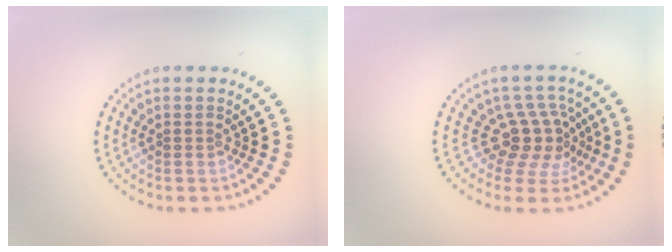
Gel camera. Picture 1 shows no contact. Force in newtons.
{"total": 3.9, "press": 2.8, "slide": 2.6}